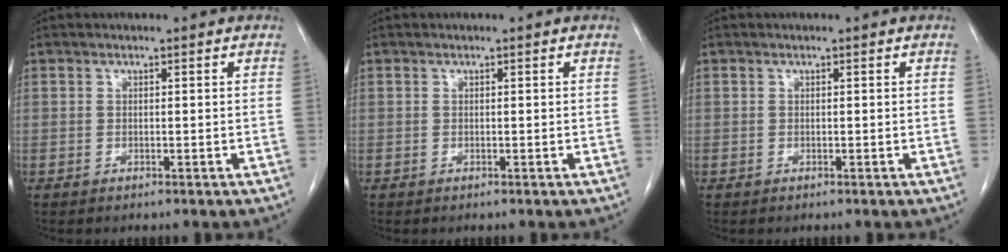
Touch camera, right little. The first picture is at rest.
{"total": 0.0}
{"total": 0.0}